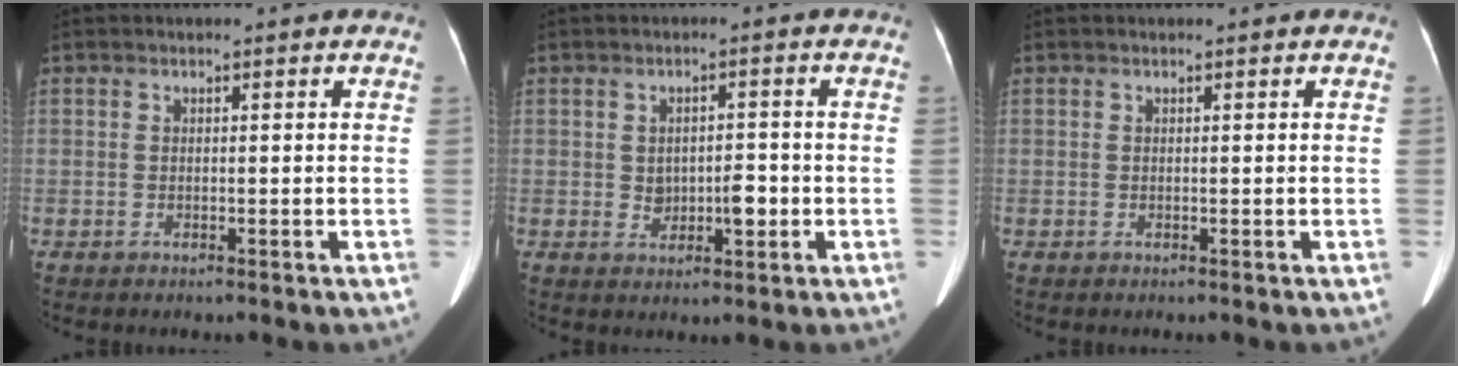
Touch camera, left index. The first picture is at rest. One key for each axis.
{"total": 3.8, "fx": -0.6, "fy": 2.2, "fz": 3.0, "tx": -0.045, "ty": 0.009, "tz": 0.000}
{"total": 0.0}